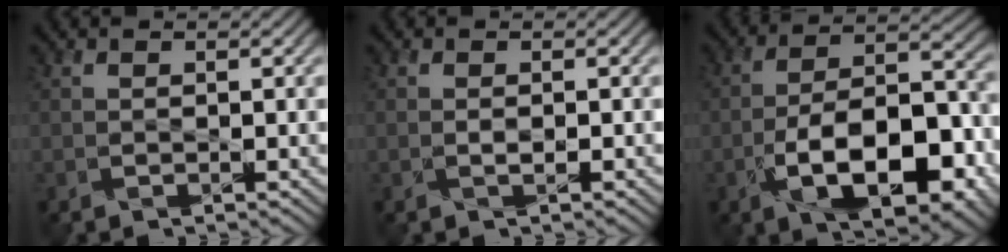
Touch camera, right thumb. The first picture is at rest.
{"total": 0.8, "force": [-0.5, 0.1, 0.6], "torque": [-0.017, -0.002, -0.010]}
{"total": 14.0, "force": [-5.9, 6.5, 10.9], "torque": [-0.191, -0.010, -0.106]}